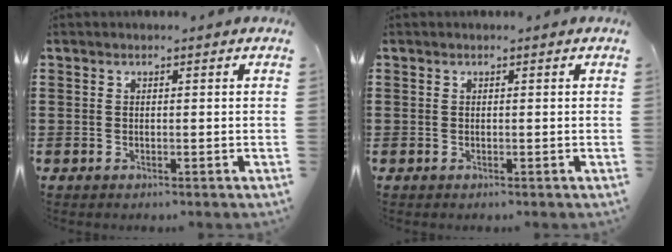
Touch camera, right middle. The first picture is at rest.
{"total": 0.0}